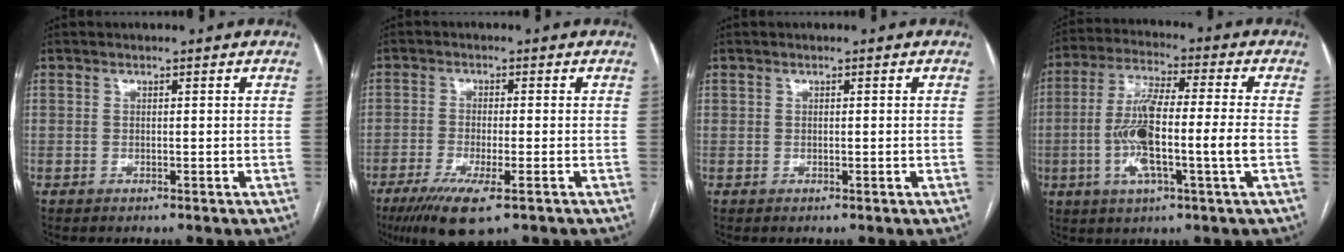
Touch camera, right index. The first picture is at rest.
{"total": 8.6, "force": [-5.1, 1.2, 6.8], "torque": [-0.123, -0.024, -0.082]}
{"total": 0.0}
{"total": 12.2, "force": [-2.2, 0.7, 11.9], "torque": [-0.236, 0.007, -0.045]}